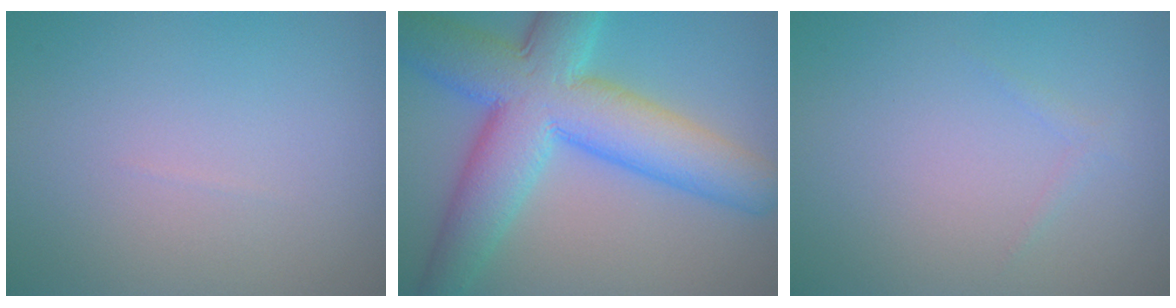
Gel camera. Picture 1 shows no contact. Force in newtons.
{"total": 11.3, "press": 11.3, "slide": 0.1}
{"total": 0.6, "press": 0.6, "slide": 0.0}